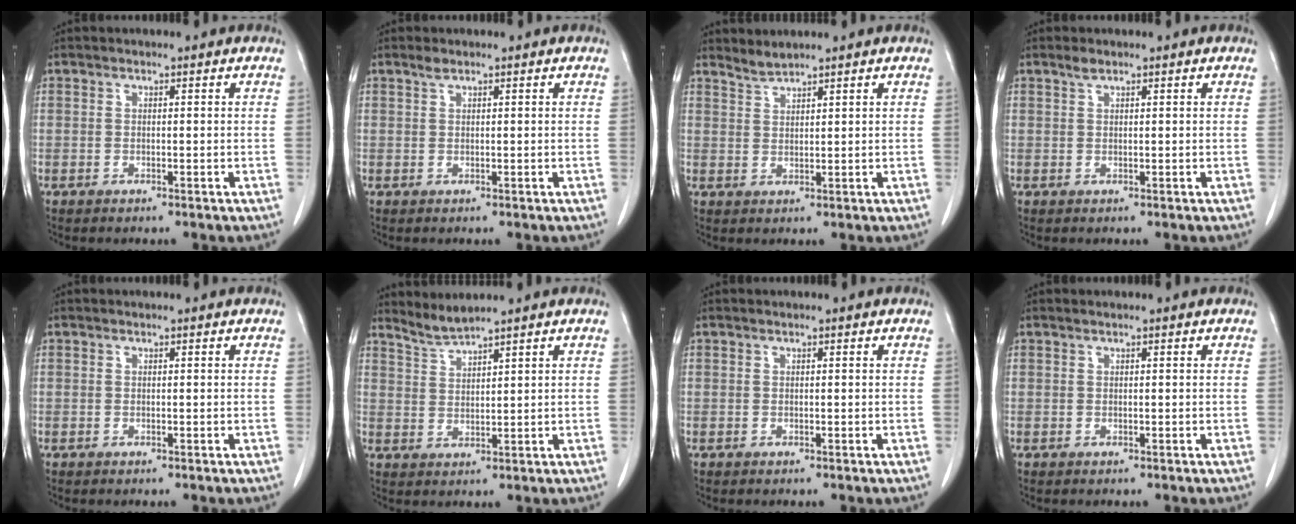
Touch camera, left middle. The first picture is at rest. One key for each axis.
{"total": 0.9, "fx": 0.7, "fy": 0.2, "fz": 0.5, "tx": -0.014, "ty": 0.003, "tz": 0.016}
{"total": 1.9, "fx": 1.9, "fy": -0.3, "fz": 0.0, "tx": -0.002, "ty": 0.000, "tz": 0.042}
{"total": 1.0, "fx": 0.8, "fy": 0.3, "fz": 0.6, "tx": -0.016, "ty": 0.003, "tz": 0.018}
{"total": 0.0}
{"total": 3.0, "fx": 2.8, "fy": -1.0, "fz": 0.1, "tx": -0.010, "ty": -0.007, "tz": 0.065}
{"total": 0.0}
{"total": 0.0}